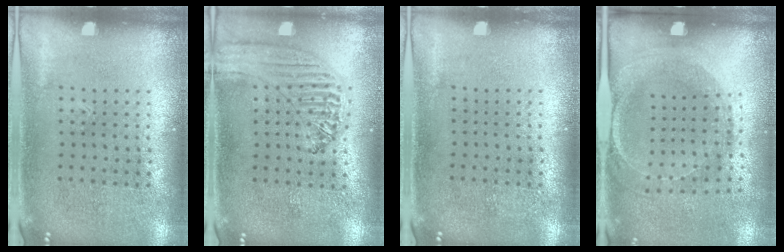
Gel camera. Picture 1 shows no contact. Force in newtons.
{"total": 1.2, "press": 1.2, "slide": 0.2}
{"total": 0.0}
{"total": 1.6, "press": 1.5, "slide": 0.6}